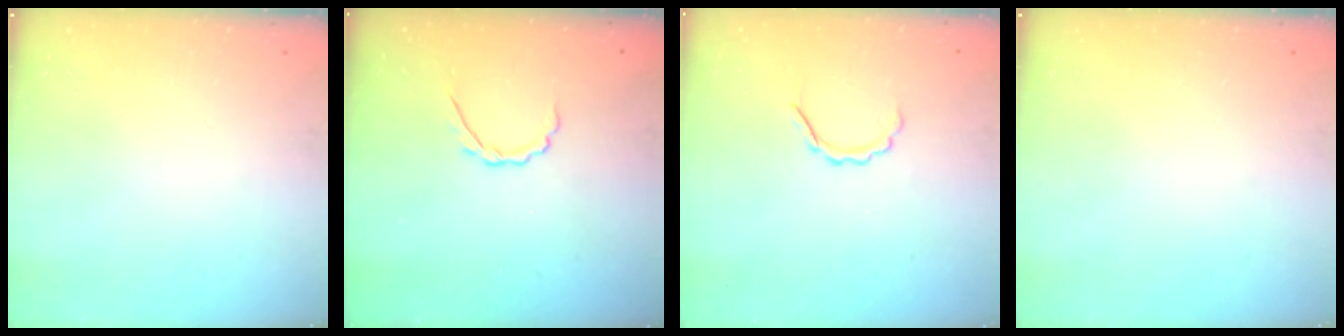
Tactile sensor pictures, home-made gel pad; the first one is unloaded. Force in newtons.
{"total": 2.6, "press": 2.5, "slide": 0.8}
{"total": 3.6, "press": 3.6, "slide": 0.6}
{"total": 0.0}